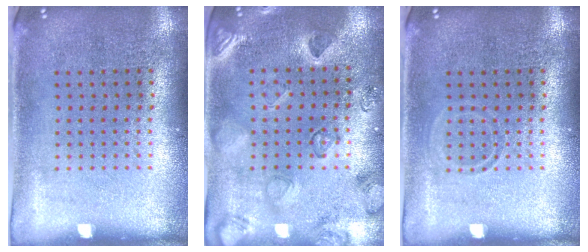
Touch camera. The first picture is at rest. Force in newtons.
{"total": 2.3, "press": 2.1, "slide": 1.0}
{"total": 0.8, "press": 0.8, "slide": 0.3}